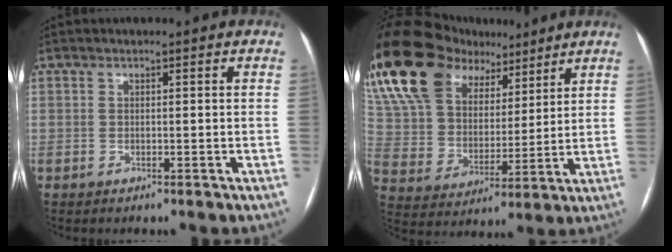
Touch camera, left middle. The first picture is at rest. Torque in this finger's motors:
{"motor_torque": [1.08, -1.06, 1.05, 0.21]}